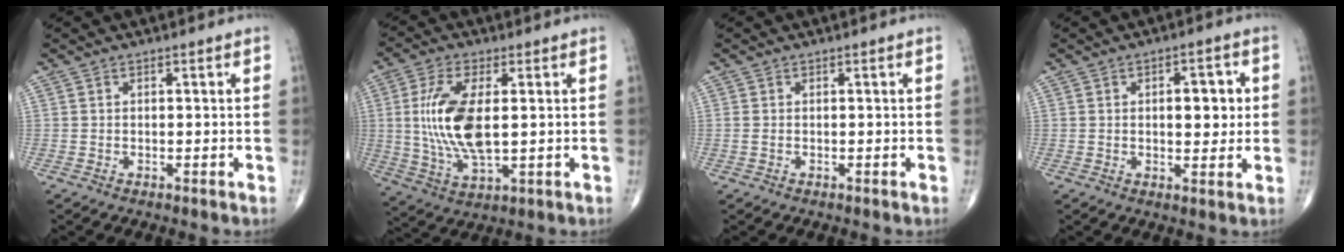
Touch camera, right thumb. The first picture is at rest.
{"total": 13.7, "force": [1.2, 5.8, 12.4], "torque": [-0.260, -0.012, 0.030]}
{"total": 0.8, "force": [0.0, 0.5, 0.6], "torque": [-0.021, 0.004, 0.003]}
{"total": 6.6, "force": [1.0, 3.3, 5.6], "torque": [-0.054, -0.002, 0.014]}